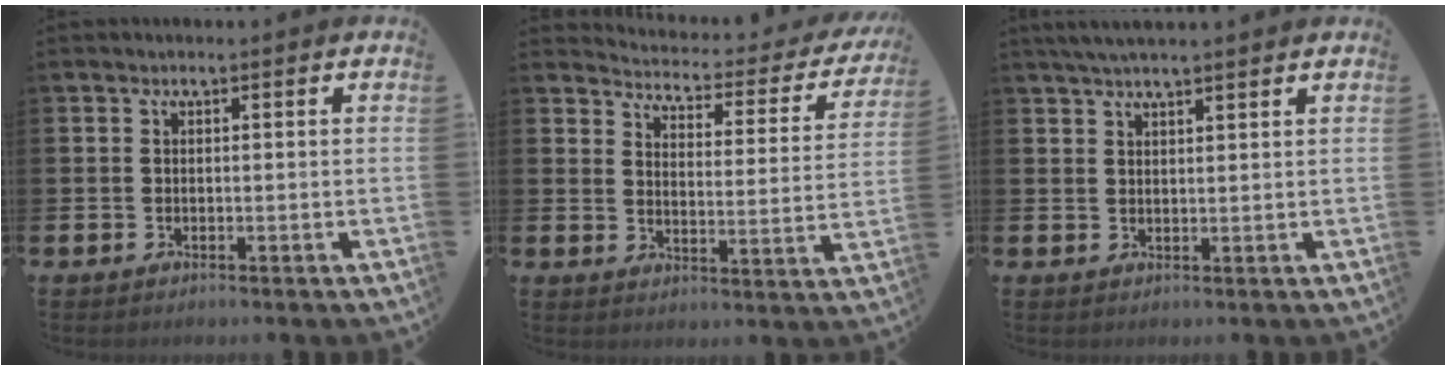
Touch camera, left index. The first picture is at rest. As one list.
[{"total": 3.7, "force": [3.5, 1.0, 0.8], "torque": [-0.032, -0.038, 0.050]}, {"total": 3.2, "force": [2.9, 0.2, 1.2], "torque": [-0.026, -0.004, 0.053]}]